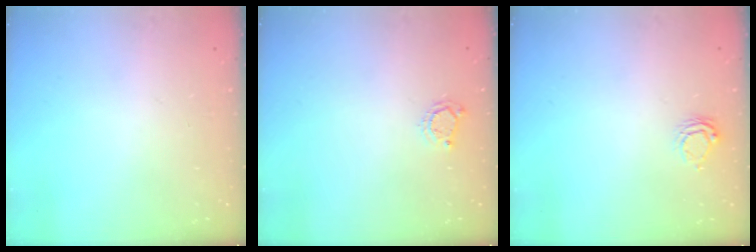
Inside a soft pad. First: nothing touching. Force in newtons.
{"total": 4.0, "press": 3.9, "slide": 0.5}
{"total": 6.2, "press": 6.2, "slide": 0.2}